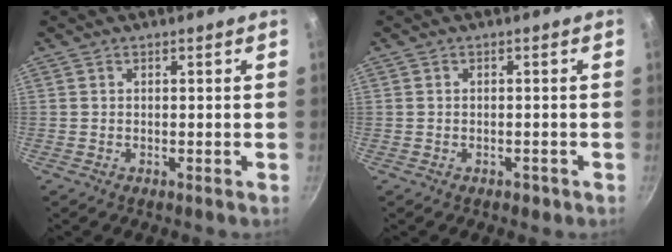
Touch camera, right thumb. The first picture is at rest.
{"total": 1.4, "force": [-0.8, 1.0, 0.6], "torque": [-0.006, 0.008, -0.004]}